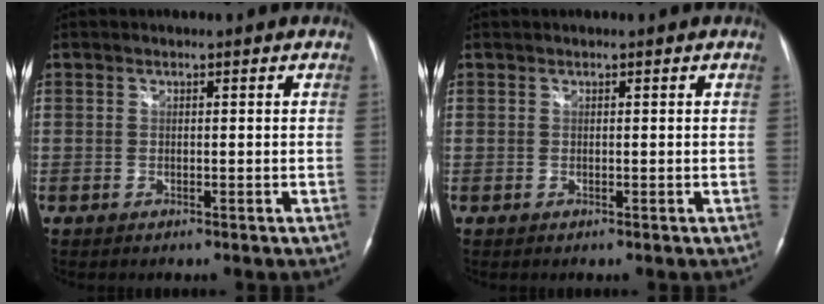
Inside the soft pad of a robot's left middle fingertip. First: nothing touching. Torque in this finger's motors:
{"motor_torque": [0.07, 0.05, -0.10, -0.01]}